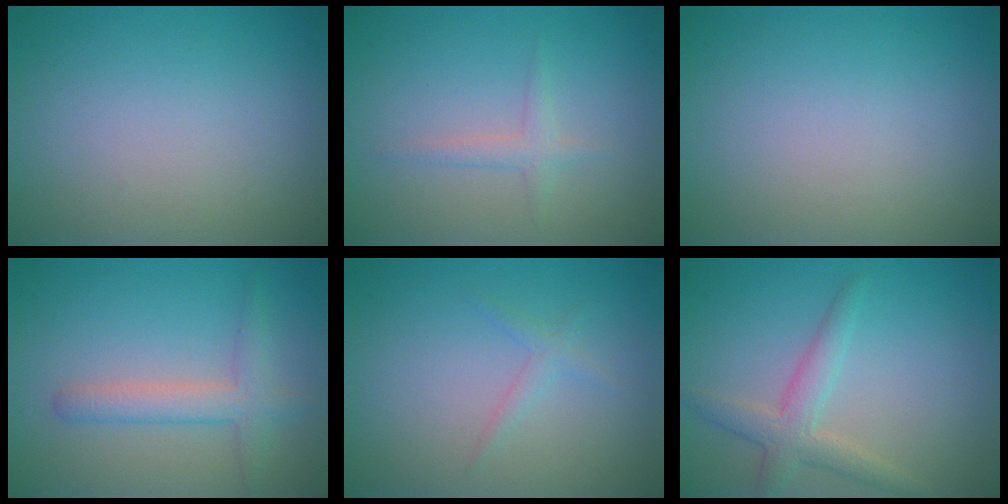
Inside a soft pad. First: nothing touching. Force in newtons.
{"total": 1.3, "press": 1.3, "slide": 0.1}
{"total": 0.0}
{"total": 2.8, "press": 2.8, "slide": 0.1}
{"total": 1.1, "press": 1.1, "slide": 0.0}
{"total": 3.0, "press": 3.0, "slide": 0.1}